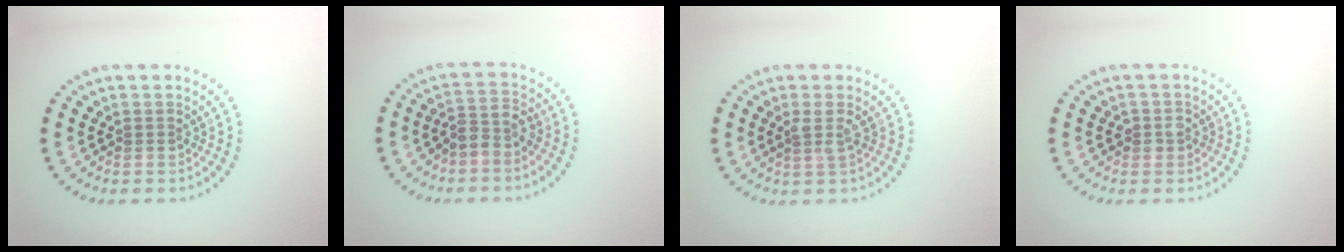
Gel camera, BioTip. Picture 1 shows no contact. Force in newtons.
{"total": 2.2, "press": 1.8, "slide": 1.1}
{"total": 1.5, "press": 1.1, "slide": 0.9}
{"total": 1.3, "press": 1.1, "slide": 0.6}